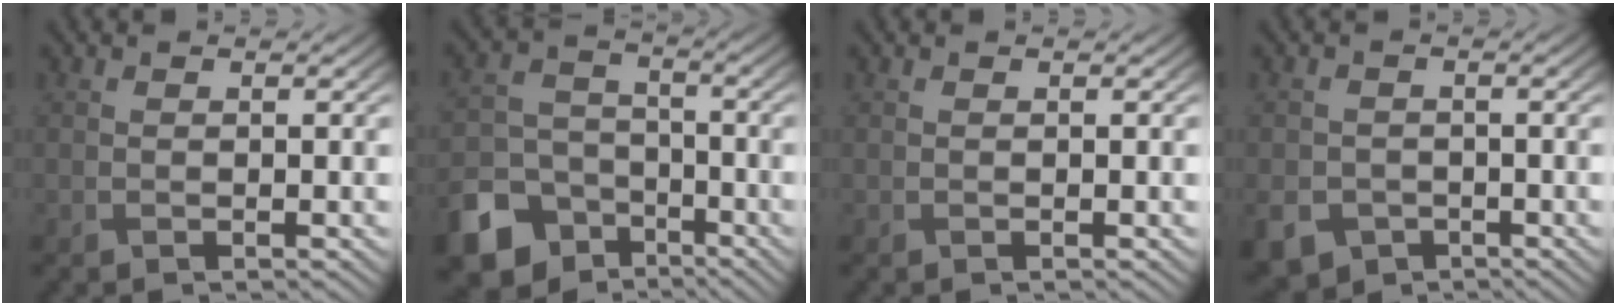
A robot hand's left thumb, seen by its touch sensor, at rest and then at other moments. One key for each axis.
{"total": 12.0, "fx": -7.3, "fy": 8.4, "fz": 4.6, "tx": -0.134, "ty": -0.042, "tz": -0.126}
{"total": 0.0}
{"total": 5.8, "fx": -3.0, "fy": 4.6, "fz": 1.9, "tx": -0.044, "ty": -0.019, "tz": -0.053}